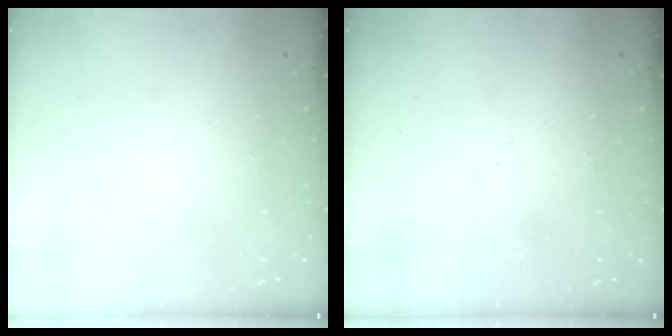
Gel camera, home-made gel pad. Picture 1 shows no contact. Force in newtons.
{"total": 7.8, "press": 7.7, "slide": 0.7}